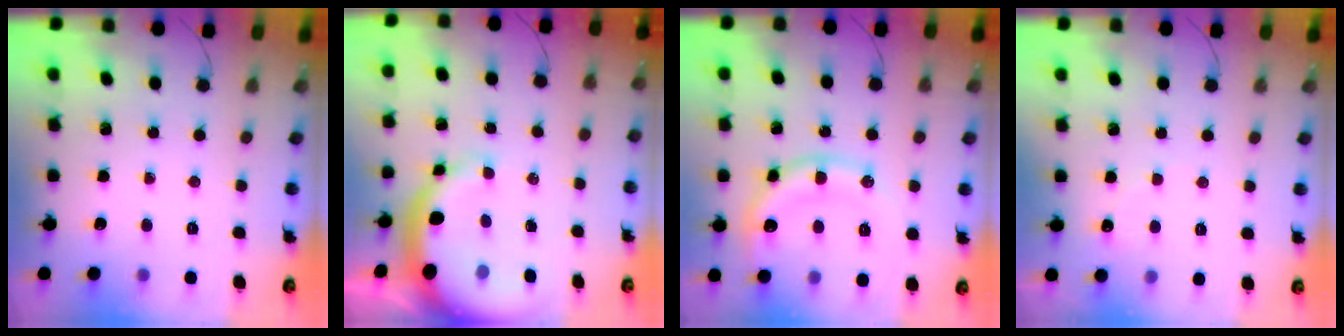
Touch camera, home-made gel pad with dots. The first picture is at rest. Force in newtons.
{"total": 10.5, "press": 10.2, "slide": 2.6}
{"total": 12.9, "press": 12.9, "slide": 1.1}
{"total": 4.9, "press": 4.7, "slide": 1.3}